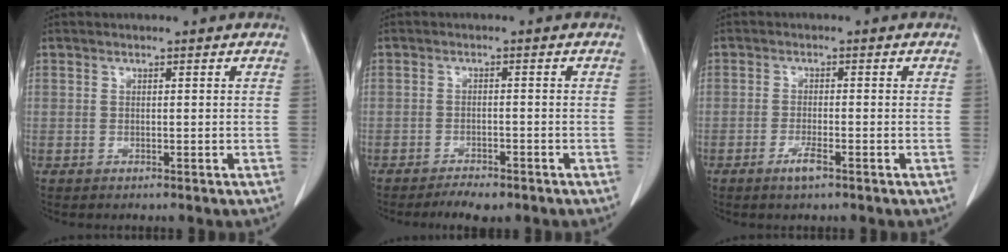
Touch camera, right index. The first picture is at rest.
{"total": 4.0, "force": [-3.2, 1.3, 2.0], "torque": [-0.029, -0.003, -0.047]}
{"total": 2.5, "force": [-1.5, 0.2, 2.0], "torque": [-0.042, -0.004, -0.028]}